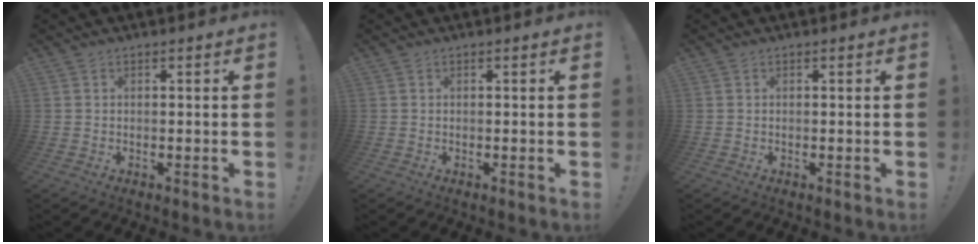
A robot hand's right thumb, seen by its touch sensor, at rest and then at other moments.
{"total": 0.0}
{"total": 0.0}